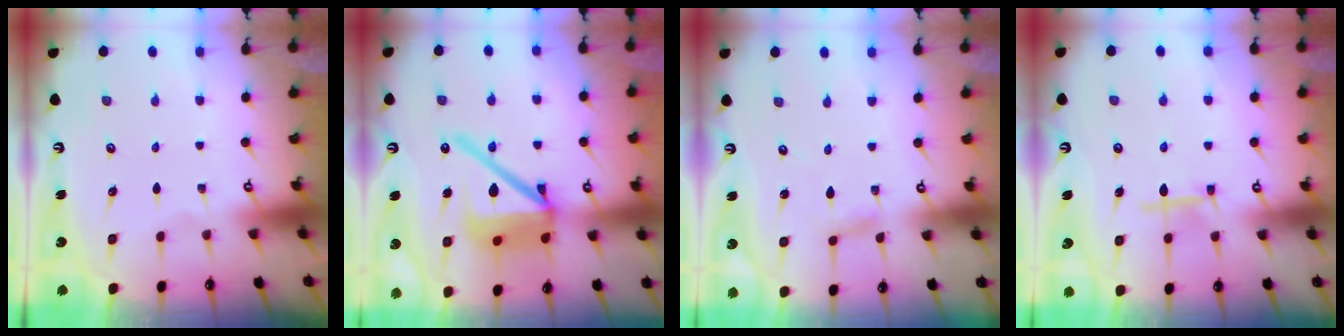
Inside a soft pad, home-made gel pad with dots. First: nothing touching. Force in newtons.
{"total": 18.5, "press": 18.3, "slide": 2.4}
{"total": 2.4, "press": 2.4, "slide": 0.2}
{"total": 6.9, "press": 6.9, "slide": 0.5}